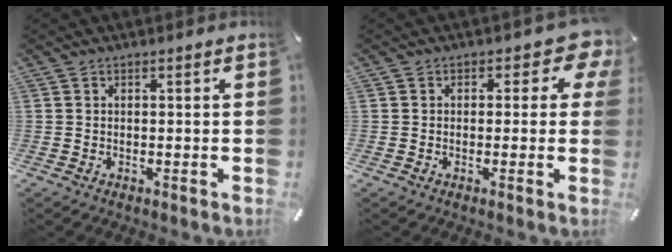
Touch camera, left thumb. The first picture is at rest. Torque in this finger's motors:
{"motor_torque": [0.46, 0.24, 0.13, -0.05, 0.02]}